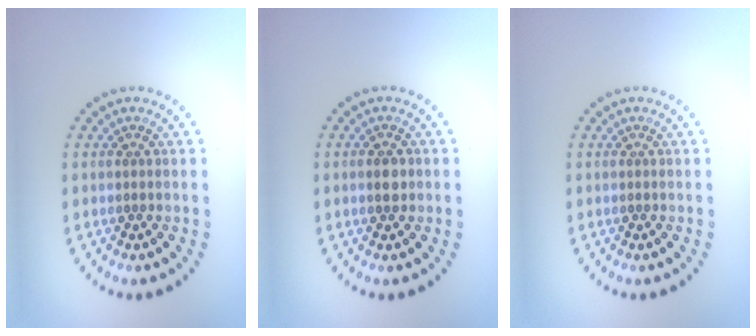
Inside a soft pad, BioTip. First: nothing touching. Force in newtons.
{"total": 1.3, "press": 1.3, "slide": 0.2}
{"total": 0.0}